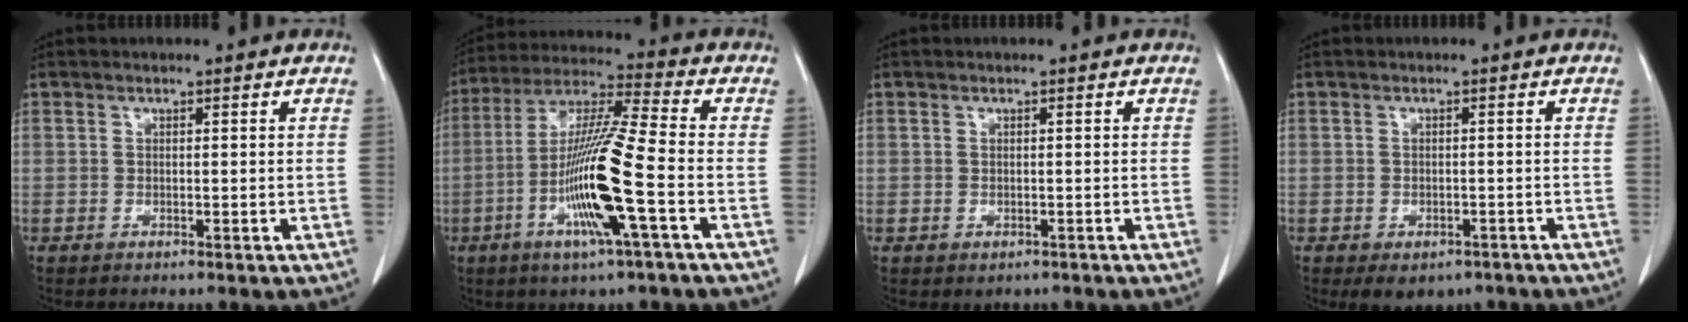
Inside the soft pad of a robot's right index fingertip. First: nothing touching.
{"total": 14.9, "force": [-4.5, -0.2, 14.2], "torque": [-0.285, -0.010, -0.093]}
{"total": 1.4, "force": [-0.7, 1.2, 0.4], "torque": [-0.006, 0.001, -0.002]}
{"total": 5.5, "force": [-3.9, 3.4, 1.9], "torque": [-0.012, 0.004, -0.045]}